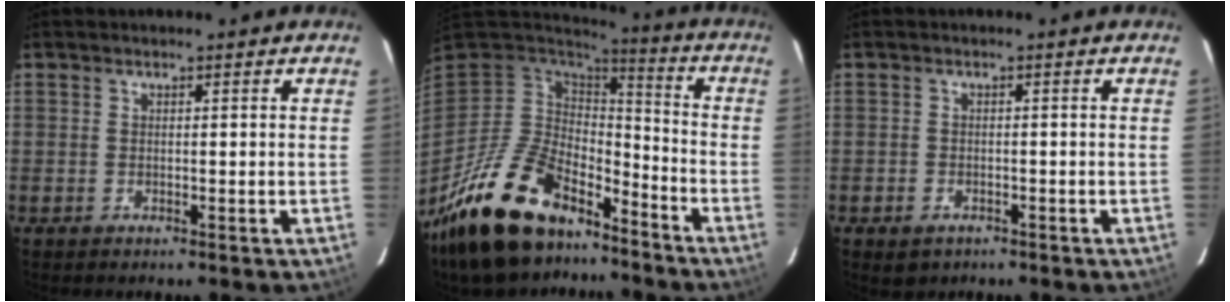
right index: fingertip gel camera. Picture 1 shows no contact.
{"total": 22.8, "force": [-16.0, 10.5, 12.4], "torque": [-0.249, -0.015, -0.266]}
{"total": 2.8, "force": [-1.5, 2.1, 1.0], "torque": [-0.021, -0.003, -0.017]}